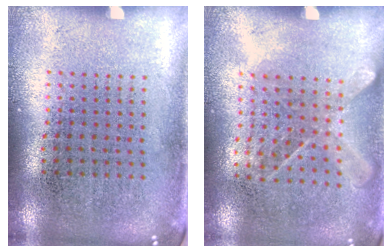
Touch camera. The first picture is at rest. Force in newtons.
{"total": 1.2, "press": 1.0, "slide": 0.7}